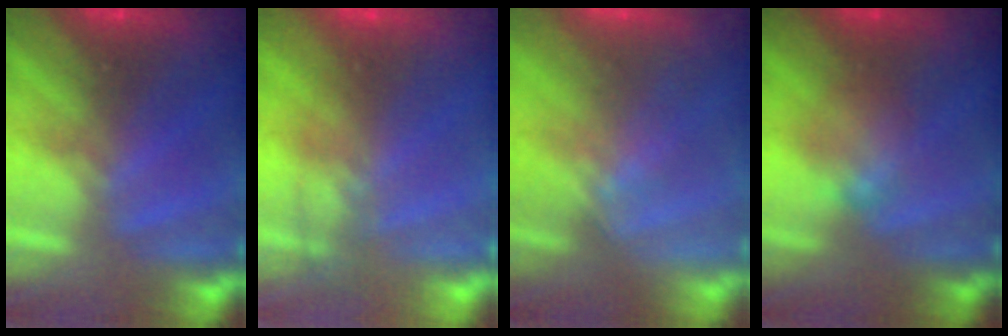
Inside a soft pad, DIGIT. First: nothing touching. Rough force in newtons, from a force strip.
{"total": 1.4}
{"total": 1.7}
{"total": 2.2}